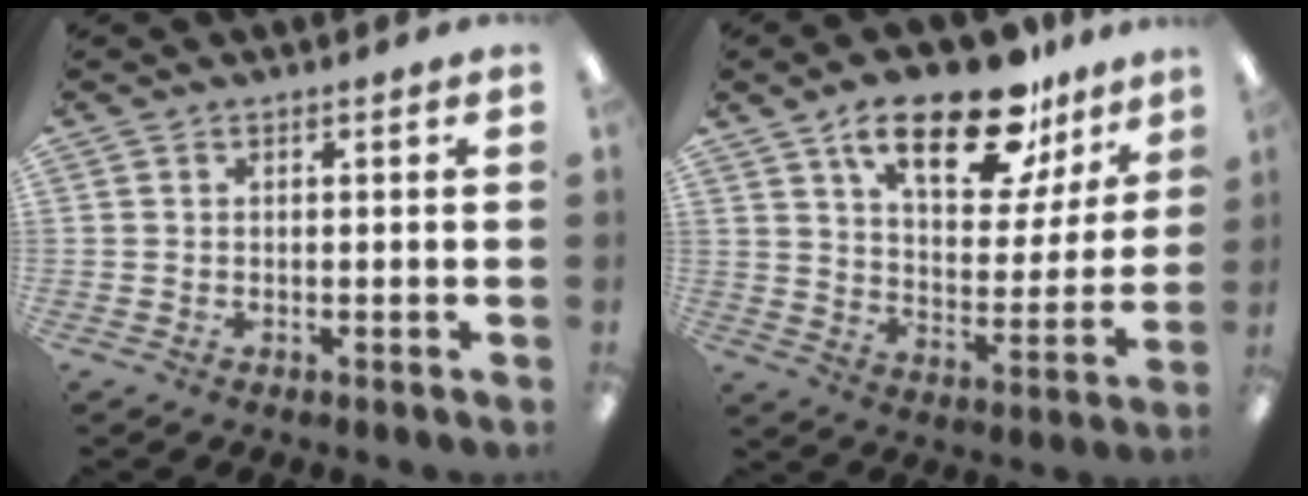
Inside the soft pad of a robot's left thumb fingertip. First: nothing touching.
{"total": 21.1, "force": [14.1, 8.5, 13.1], "torque": [-0.200, -0.076, 0.234]}